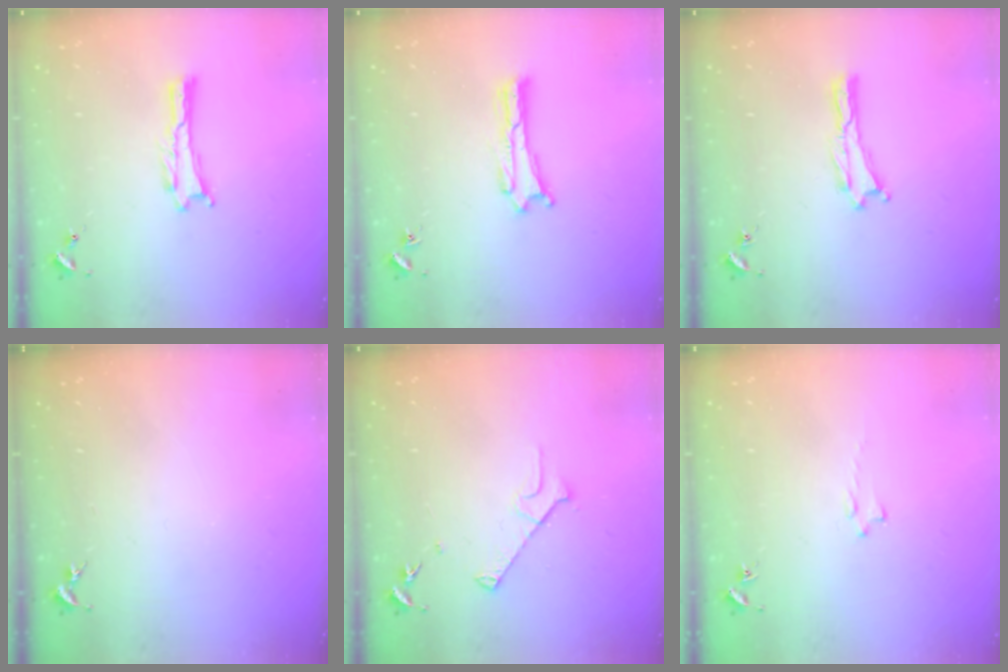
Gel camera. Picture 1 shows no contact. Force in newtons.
{"total": 0.0}
{"total": 0.0}
{"total": 0.0}
{"total": 3.9, "press": 3.9, "slide": 0.4}
{"total": 0.8, "press": 0.7, "slide": 0.2}